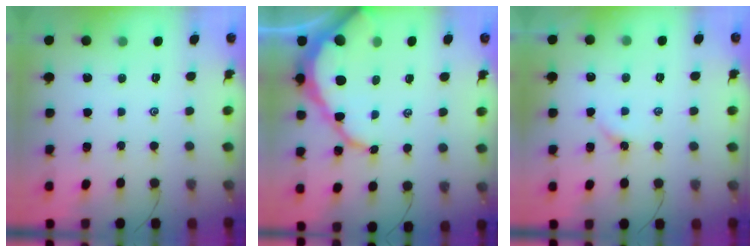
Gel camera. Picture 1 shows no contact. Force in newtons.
{"total": 11.3, "press": 11.2, "slide": 1.3}
{"total": 2.5, "press": 2.4, "slide": 0.6}